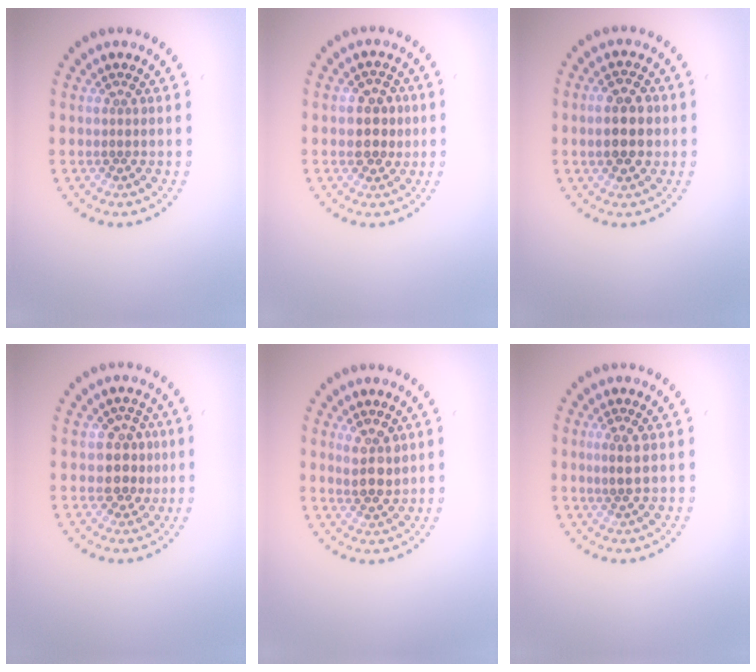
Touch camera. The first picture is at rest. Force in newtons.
{"total": 3.0, "press": 2.9, "slide": 0.6}
{"total": 4.6, "press": 4.6, "slide": 0.2}
{"total": 3.2, "press": 3.1, "slide": 1.1}
{"total": 2.6, "press": 2.4, "slide": 1.1}
{"total": 1.8, "press": 1.7, "slide": 0.8}